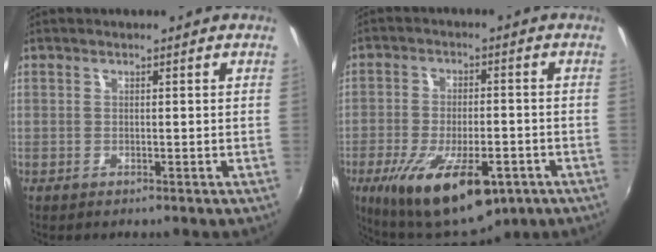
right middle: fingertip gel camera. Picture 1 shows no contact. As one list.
[{"total": 18.3, "force": [-9.9, 6.9, 13.8], "torque": [-0.264, -0.052, -0.146]}]